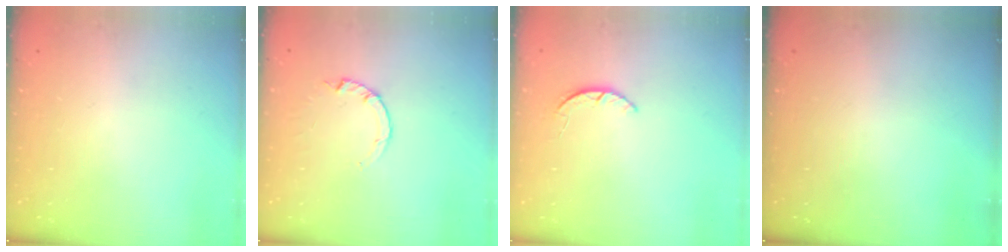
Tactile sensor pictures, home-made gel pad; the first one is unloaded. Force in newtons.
{"total": 0.9, "press": 0.8, "slide": 0.2}
{"total": 1.9, "press": 1.9, "slide": 0.3}
{"total": 0.0}